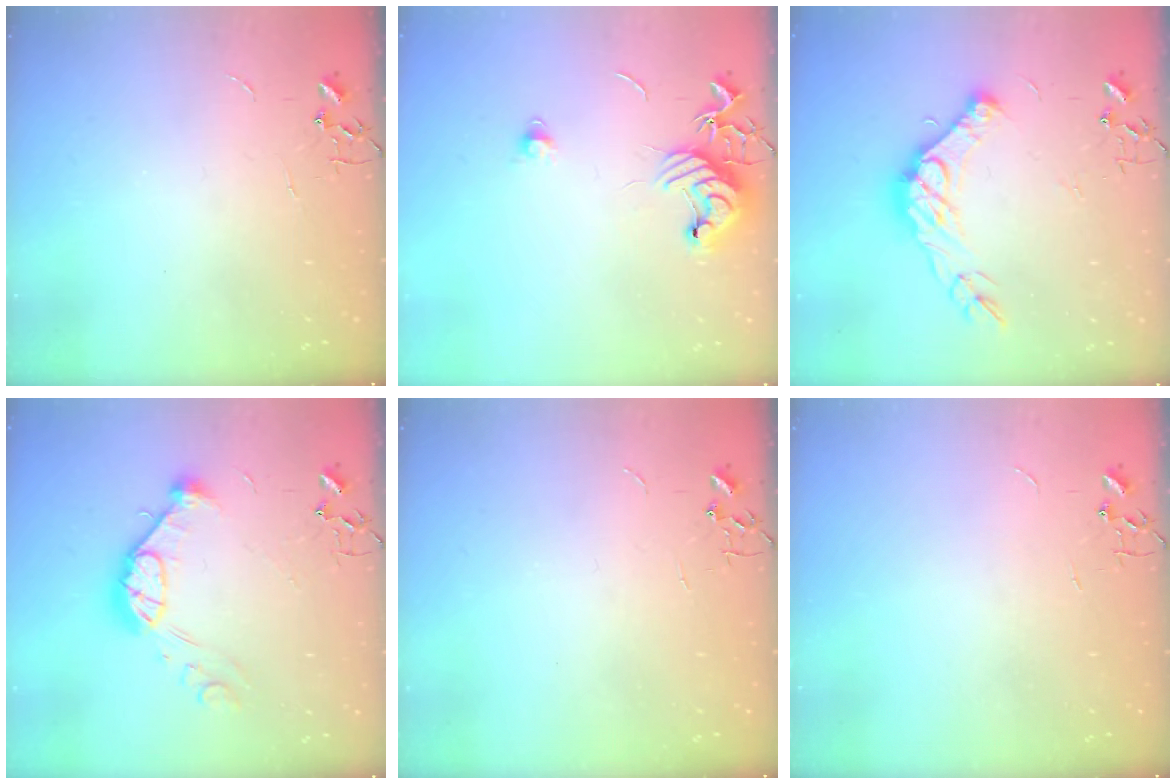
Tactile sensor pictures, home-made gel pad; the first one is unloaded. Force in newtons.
{"total": 11.0, "press": 10.9, "slide": 0.9}
{"total": 15.0, "press": 14.9, "slide": 1.7}
{"total": 13.0, "press": 13.0, "slide": 0.8}
{"total": 0.0}
{"total": 0.0}